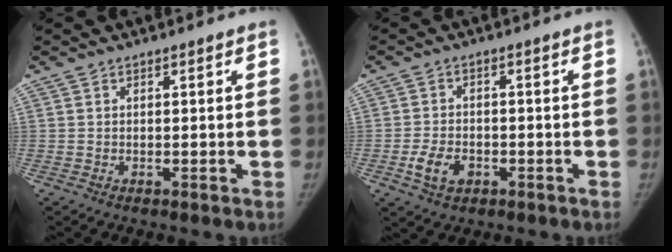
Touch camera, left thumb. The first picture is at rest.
{"total": 5.6, "force": [-2.2, 3.8, 3.5], "torque": [-0.063, 0.008, -0.036]}